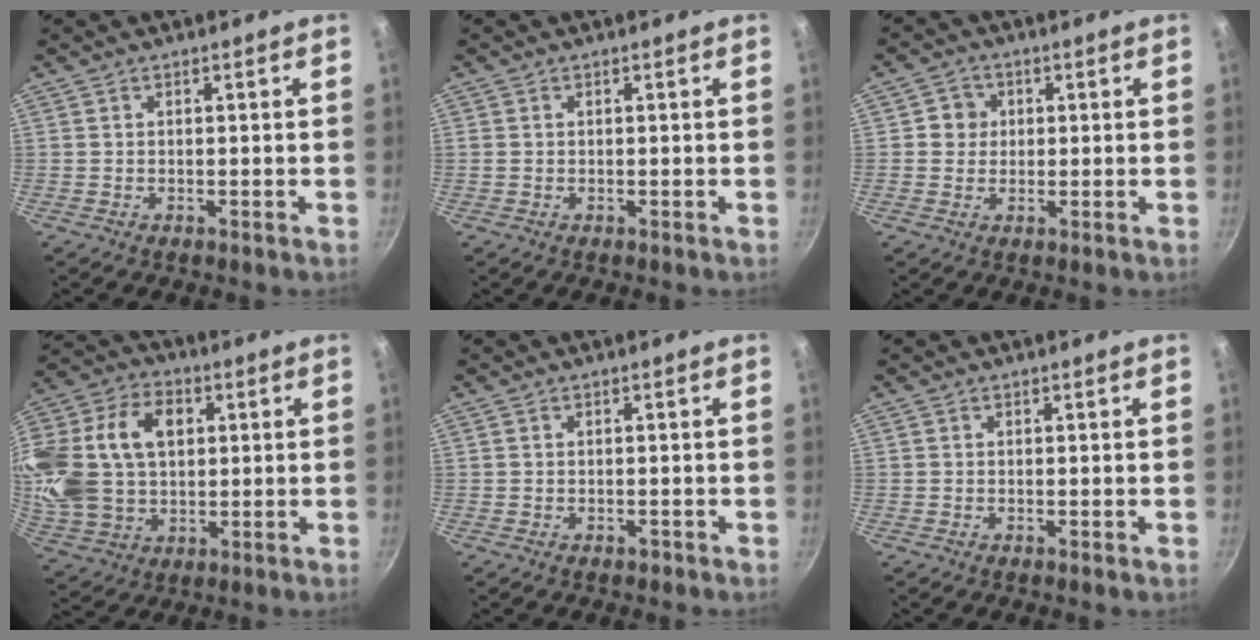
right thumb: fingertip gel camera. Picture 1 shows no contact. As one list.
[{"total": 0.6, "force": [0.1, 0.5, 0.2], "torque": [-0.004, 0.002, 0.001]}, {"total": 3.9, "force": [0.6, 3.8, 0.9], "torque": [0.017, 0.003, 0.002]}, {"total": 24.6, "force": [5.0, 17.3, 16.7], "torque": [-0.338, 0.014, 0.091]}, {"total": 0.7, "force": [-0.4, 0.5, 0.3], "torque": [-0.002, 0.003, -0.004]}, {"total": 0.0}]